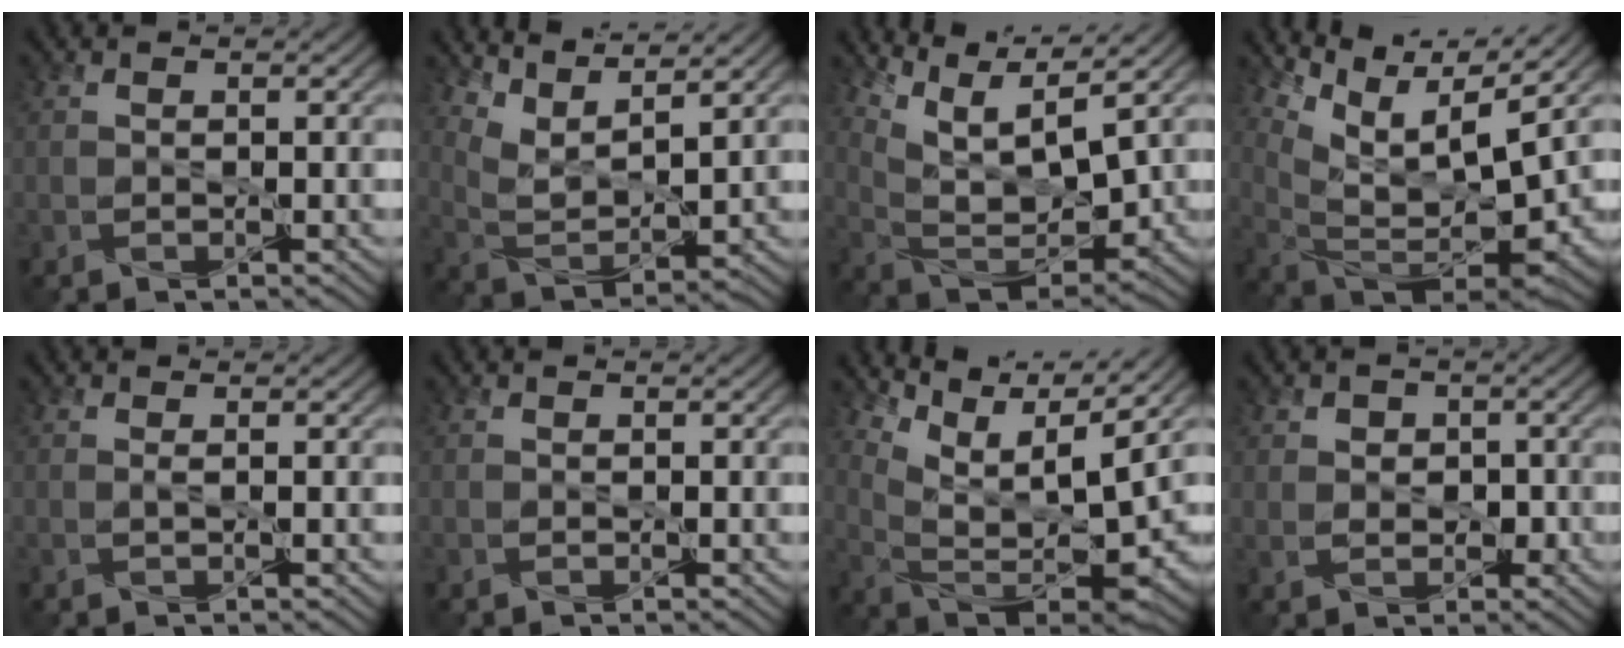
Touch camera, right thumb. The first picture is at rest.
{"total": 7.2, "force": [5.6, 1.8, 4.1], "torque": [-0.094, -0.003, 0.107]}
{"total": 10.1, "force": [6.5, 3.0, 7.1], "torque": [-0.168, 0.001, 0.117]}
{"total": 10.9, "force": [5.7, 3.9, 8.4], "torque": [-0.185, 0.004, 0.121]}
{"total": 0.7, "force": [-0.3, -0.3, 0.6], "torque": [-0.013, 0.001, -0.007]}
{"total": 0.0}
{"total": 10.2, "force": [6.3, 2.7, 7.5], "torque": [-0.164, 0.003, 0.128]}
{"total": 2.9, "force": [0.2, 2.4, 1.5], "torque": [-0.030, 0.000, -0.002]}